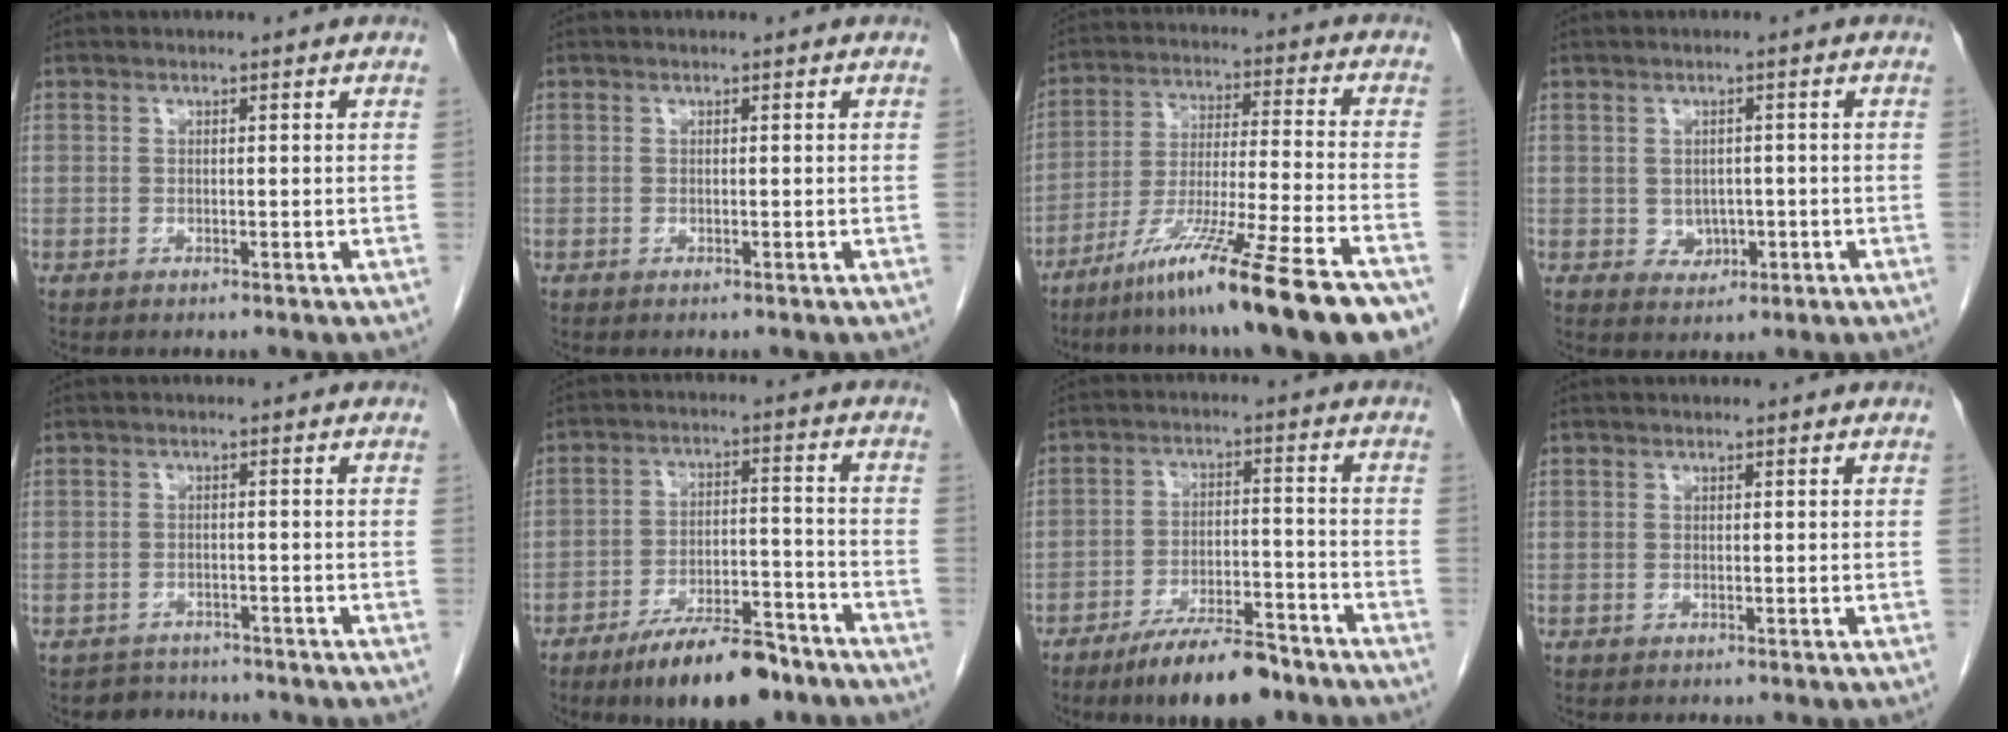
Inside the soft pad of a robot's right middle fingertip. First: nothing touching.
{"total": 0.0}
{"total": 20.0, "force": [-13.9, -0.2, 14.4], "torque": [-0.211, -0.038, -0.231]}
{"total": 2.8, "force": [-0.5, 2.3, 1.5], "torque": [-0.021, 0.001, 0.002]}
{"total": 3.2, "force": [-2.8, 1.4, -0.8], "torque": [0.010, 0.002, -0.046]}
{"total": 12.2, "force": [-9.1, 3.4, 7.4], "torque": [-0.111, 0.007, -0.150]}
{"total": 10.7, "force": [-8.2, 2.6, 6.3], "torque": [-0.099, -0.003, -0.137]}
{"total": 0.0}